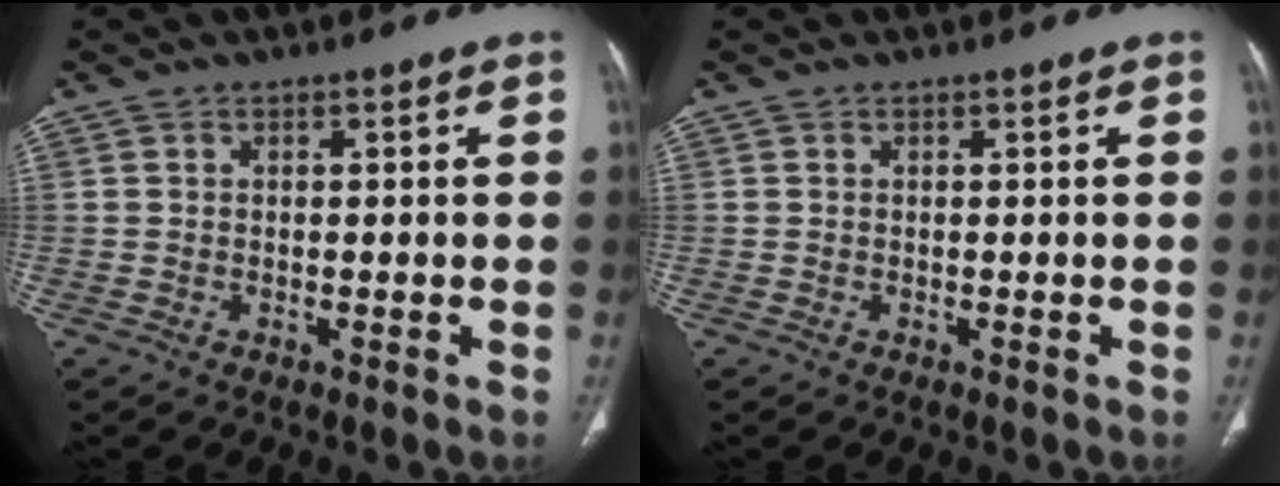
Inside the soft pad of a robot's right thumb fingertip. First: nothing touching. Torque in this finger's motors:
{"motor_torque": [-0.05, -0.17, 0.45, -0.27, -0.03]}